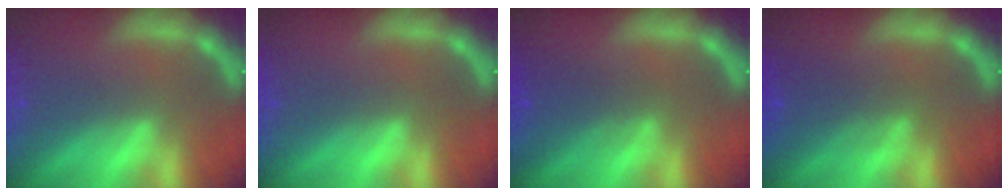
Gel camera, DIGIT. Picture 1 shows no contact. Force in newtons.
{"total": 0.0}
{"total": 3.1}
{"total": 3.6}